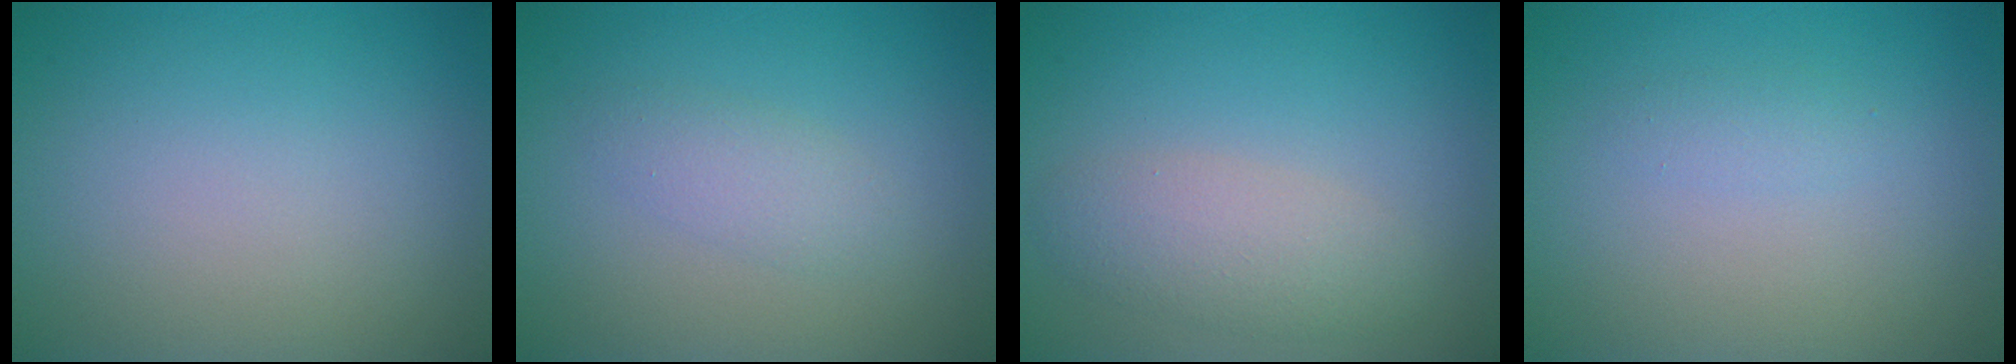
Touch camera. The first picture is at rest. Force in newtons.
{"total": 1.8, "press": 1.8, "slide": 0.0}
{"total": 2.9, "press": 2.9, "slide": 0.2}
{"total": 0.8, "press": 0.8, "slide": 0.0}